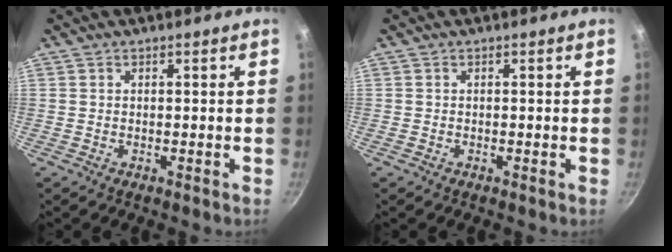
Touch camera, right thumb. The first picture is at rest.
{"total": 0.0}